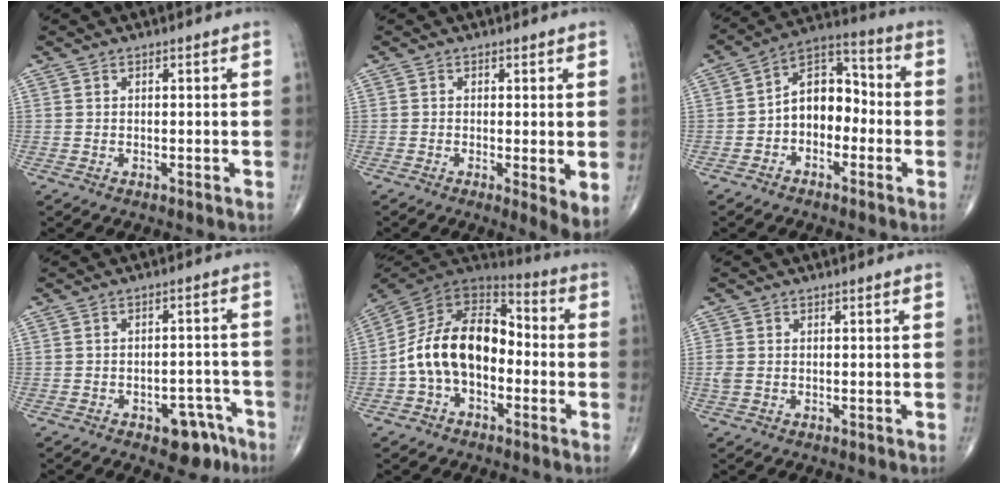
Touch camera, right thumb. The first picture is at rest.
{"total": 4.4, "force": [-0.4, 0.9, 4.3], "torque": [-0.072, -0.017, -0.011]}
{"total": 10.3, "force": [-1.9, 7.1, 7.2], "torque": [-0.080, 0.044, -0.051]}
{"total": 7.2, "force": [-4.3, 3.9, 4.3], "torque": [-0.030, 0.038, -0.052]}
{"total": 16.4, "force": [-2.8, 10.6, 12.2], "torque": [-0.196, 0.054, -0.059]}
{"total": 1.8, "force": [-0.2, 1.4, 1.2], "torque": [-0.040, -0.001, -0.003]}